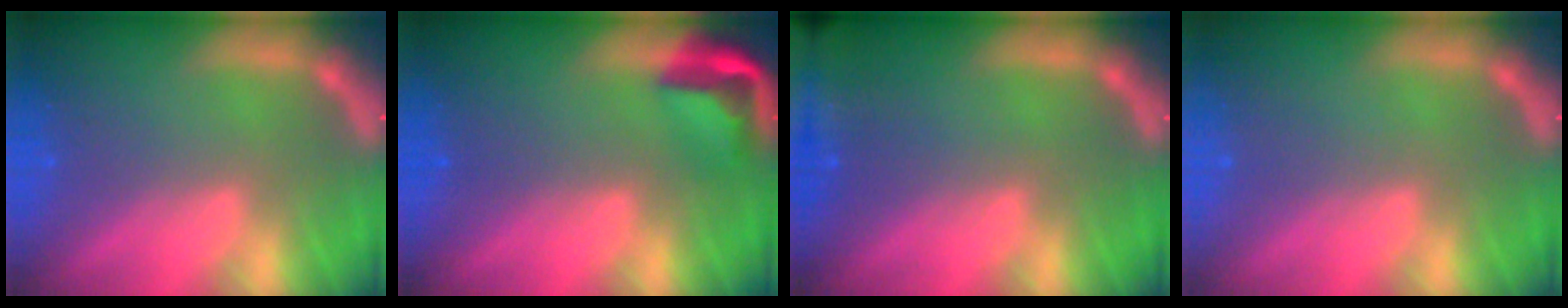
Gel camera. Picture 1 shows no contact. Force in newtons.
{"total": 4.4}
{"total": 9.0}
{"total": 0.0}